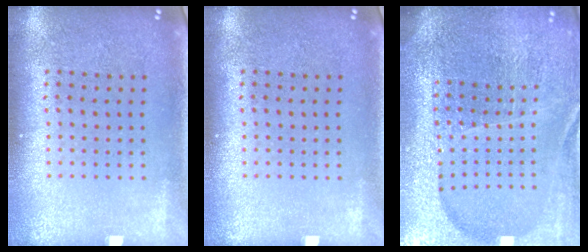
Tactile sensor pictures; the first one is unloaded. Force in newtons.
{"total": 0.0}
{"total": 5.8, "press": 5.1, "slide": 2.7}